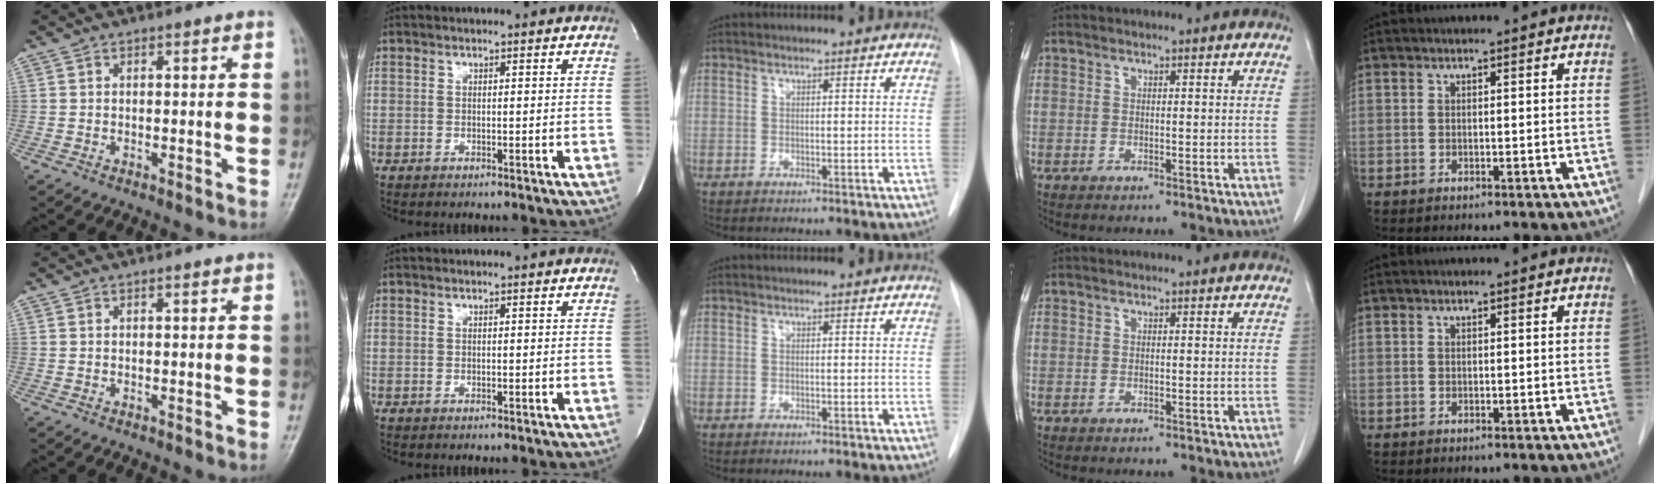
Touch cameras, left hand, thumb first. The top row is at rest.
{}